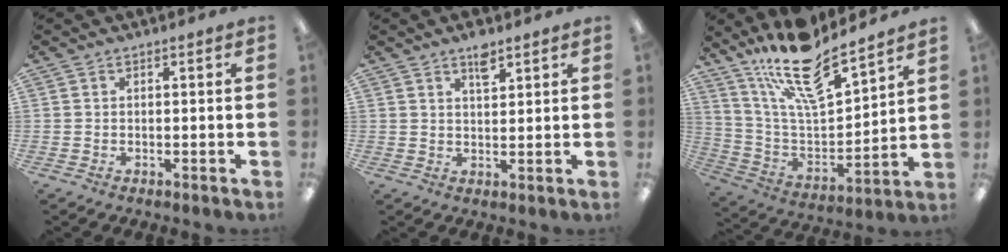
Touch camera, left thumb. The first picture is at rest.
{"total": 4.5, "force": [3.2, 1.6, 2.7], "torque": [-0.035, -0.012, 0.052]}
{"total": 18.5, "force": [14.8, 5.3, 9.7], "torque": [-0.182, -0.097, 0.255]}